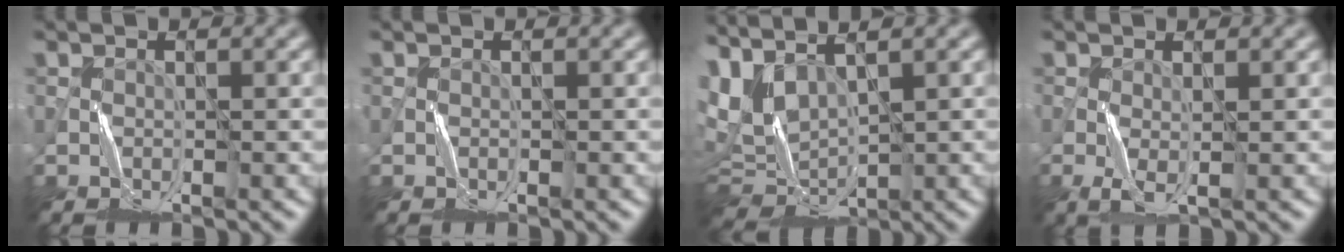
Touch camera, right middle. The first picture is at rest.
{"total": 0.0}
{"total": 5.1, "force": [2.2, 2.8, 3.6], "torque": [-0.093, 0.000, 0.047]}
{"total": 1.4, "force": [-0.3, 0.2, 1.4], "torque": [-0.043, -0.004, -0.006]}